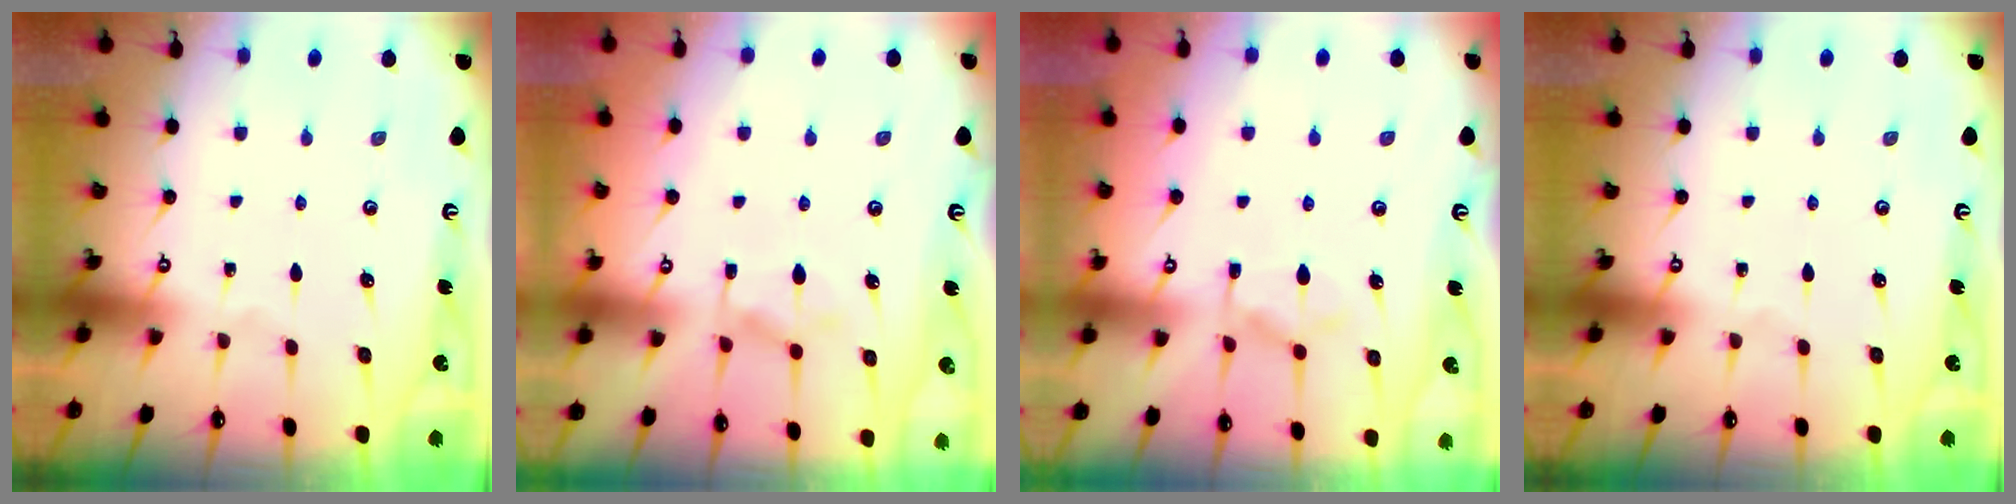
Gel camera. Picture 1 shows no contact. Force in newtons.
{"total": 1.7, "press": 0.9, "slide": 1.5}
{"total": 2.6, "press": 2.3, "slide": 1.2}
{"total": 0.0}